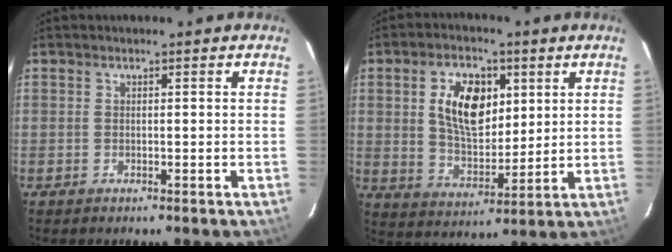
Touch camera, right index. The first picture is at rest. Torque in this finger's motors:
{"motor_torque": [0.81, 0.51, 0.39, 0.12]}